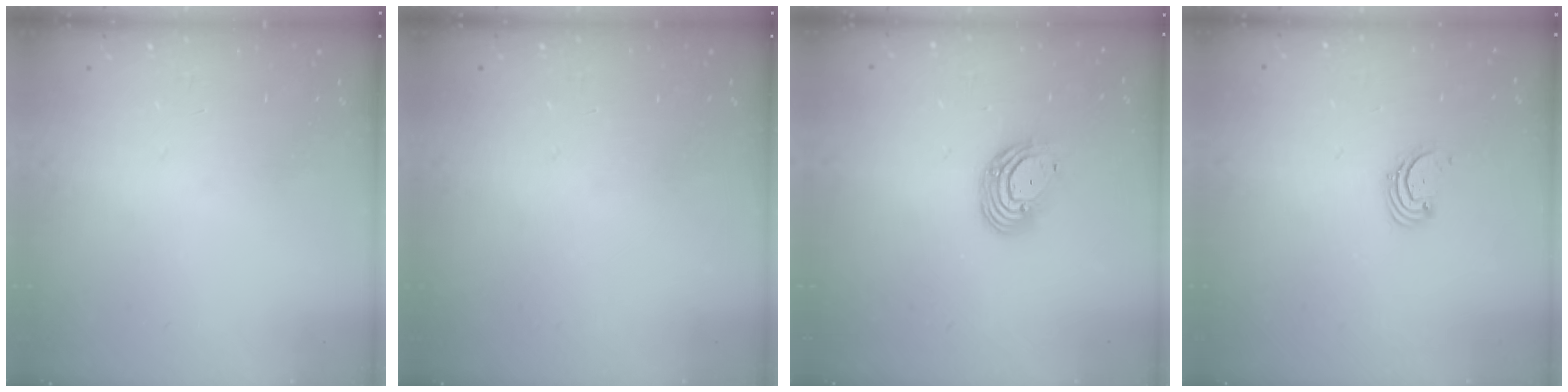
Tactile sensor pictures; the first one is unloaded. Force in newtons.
{"total": 0.0}
{"total": 9.0, "press": 8.8, "slide": 1.9}
{"total": 1.7, "press": 1.7, "slide": 0.2}